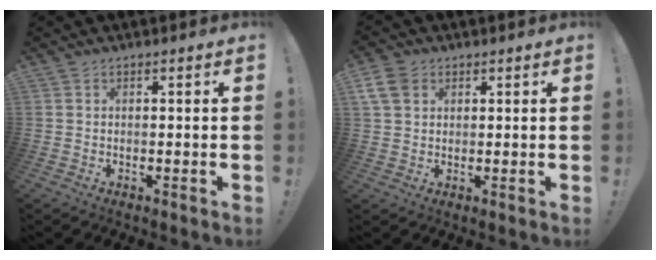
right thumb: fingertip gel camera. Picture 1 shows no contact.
{"total": 6.7, "force": [2.7, 4.9, 3.7], "torque": [-0.072, -0.001, 0.056]}